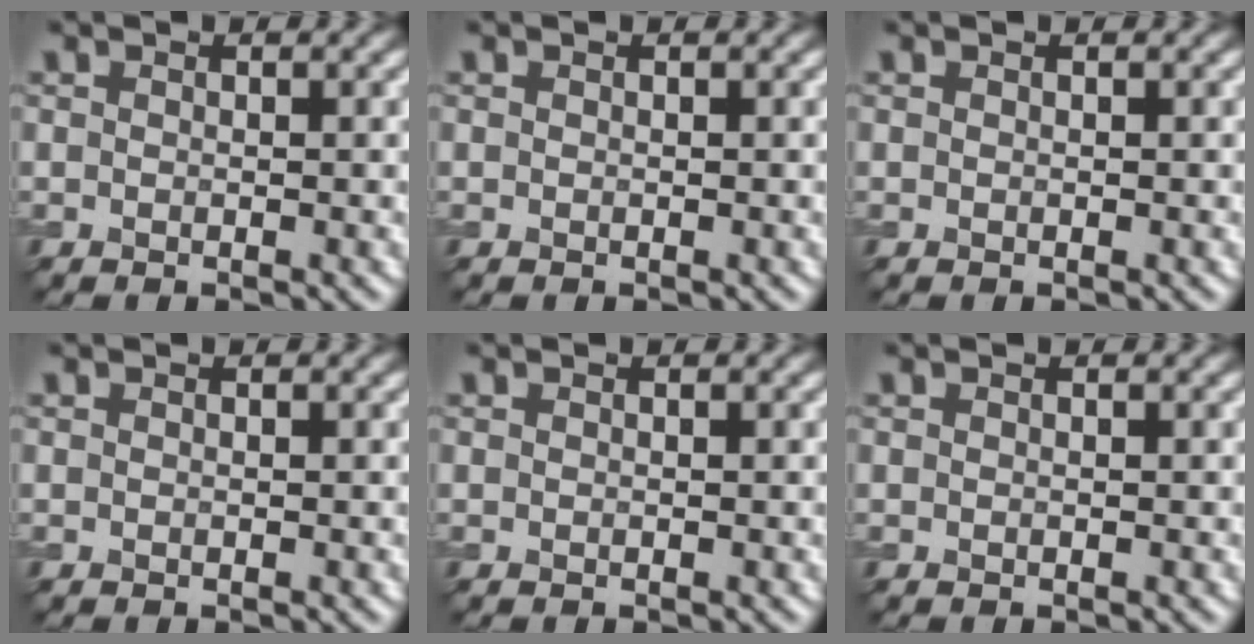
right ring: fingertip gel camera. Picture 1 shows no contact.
{"total": 0.0}
{"total": 0.0}
{"total": 0.0}
{"total": 0.0}
{"total": 0.0}